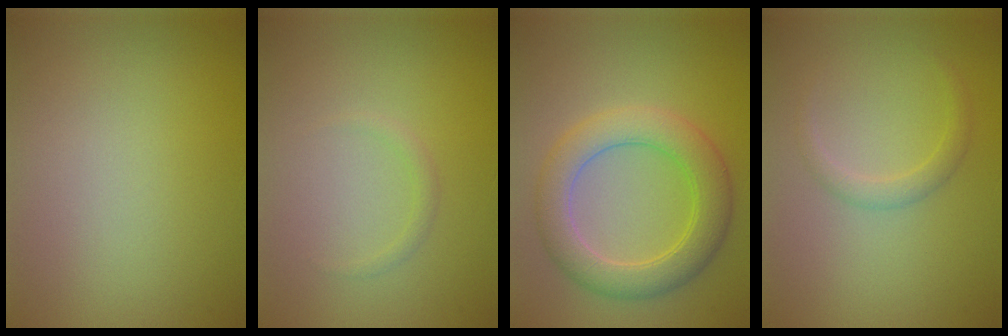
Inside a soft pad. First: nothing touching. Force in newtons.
{"total": 0.7, "press": 0.7, "slide": 0.1}
{"total": 5.3, "press": 5.3, "slide": 0.1}
{"total": 1.4, "press": 1.4, "slide": 0.1}